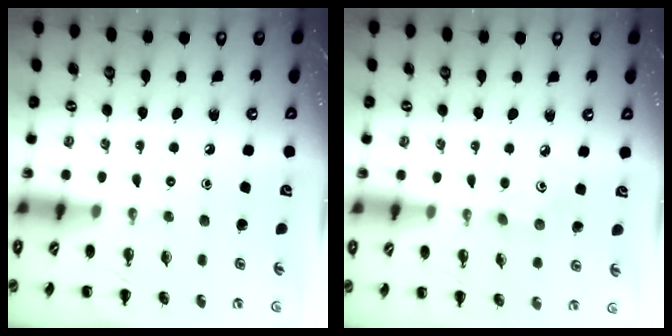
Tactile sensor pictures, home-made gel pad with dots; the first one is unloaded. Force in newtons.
{"total": 2.6, "press": 2.5, "slide": 0.8}